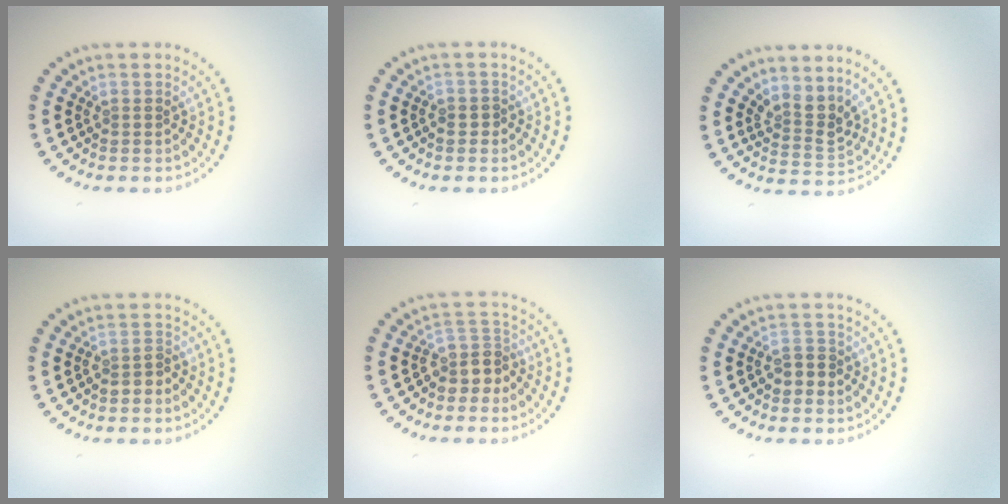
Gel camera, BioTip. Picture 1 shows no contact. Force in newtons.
{"total": 0.9, "press": 0.7, "slide": 0.5}
{"total": 2.7, "press": 2.0, "slide": 1.8}
{"total": 1.4, "press": 1.2, "slide": 0.7}
{"total": 3.0, "press": 2.3, "slide": 1.8}
{"total": 1.8, "press": 1.7, "slide": 0.5}